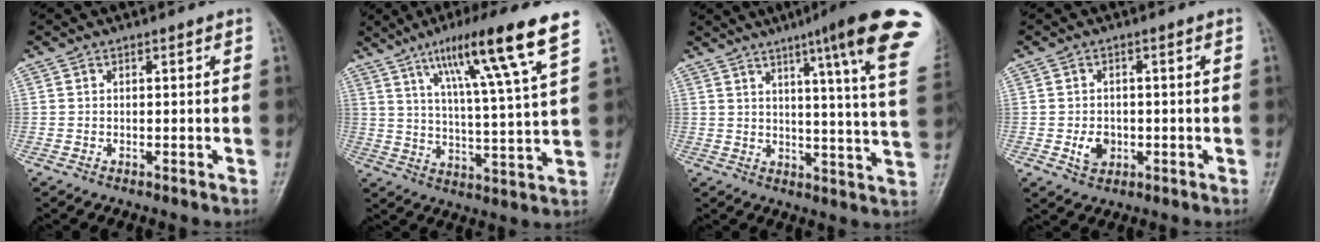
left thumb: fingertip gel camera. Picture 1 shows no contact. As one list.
[{"total": 16.2, "force": [9.3, 0.9, 13.2], "torque": [-0.213, -0.035, 0.149]}, {"total": 21.1, "force": [12.3, 1.0, 17.1], "torque": [-0.211, -0.056, 0.143]}, {"total": 3.8, "force": [-0.9, 3.0, 2.2], "torque": [-0.026, 0.002, -0.011]}]